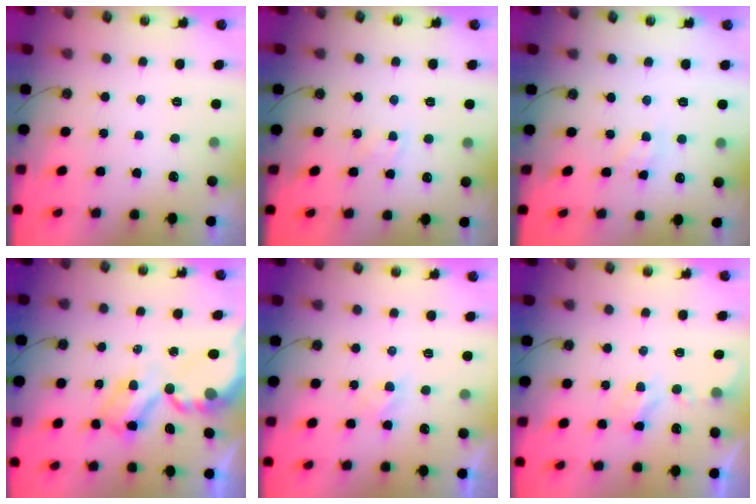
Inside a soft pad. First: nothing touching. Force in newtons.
{"total": 3.5, "press": 3.5, "slide": 0.5}
{"total": 4.3, "press": 4.3, "slide": 0.6}
{"total": 8.0, "press": 8.0, "slide": 0.4}
{"total": 2.8, "press": 2.7, "slide": 0.6}
{"total": 3.4, "press": 3.3, "slide": 0.5}